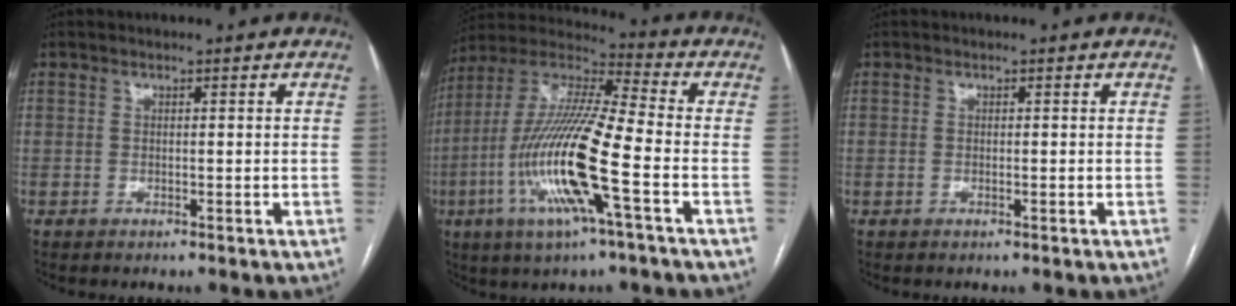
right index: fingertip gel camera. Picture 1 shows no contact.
{"total": 18.2, "force": [-5.4, 1.4, 17.3], "torque": [-0.358, -0.009, -0.106]}
{"total": 0.6, "force": [-0.1, 0.2, 0.6], "torque": [-0.013, -0.001, -0.001]}